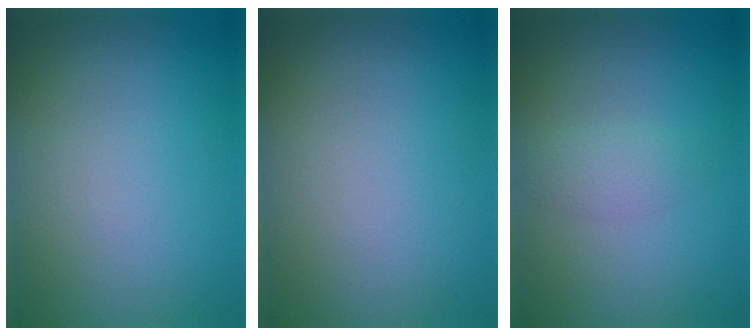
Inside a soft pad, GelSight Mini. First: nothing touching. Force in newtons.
{"total": 0.0}
{"total": 1.5, "press": 1.5, "slide": 0.0}